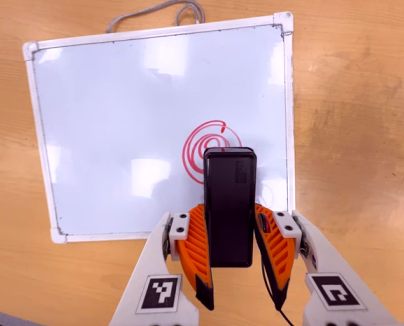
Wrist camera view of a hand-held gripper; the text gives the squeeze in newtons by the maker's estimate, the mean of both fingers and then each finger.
{"total": 3.2, "left": 1.8, "right": 4.7}